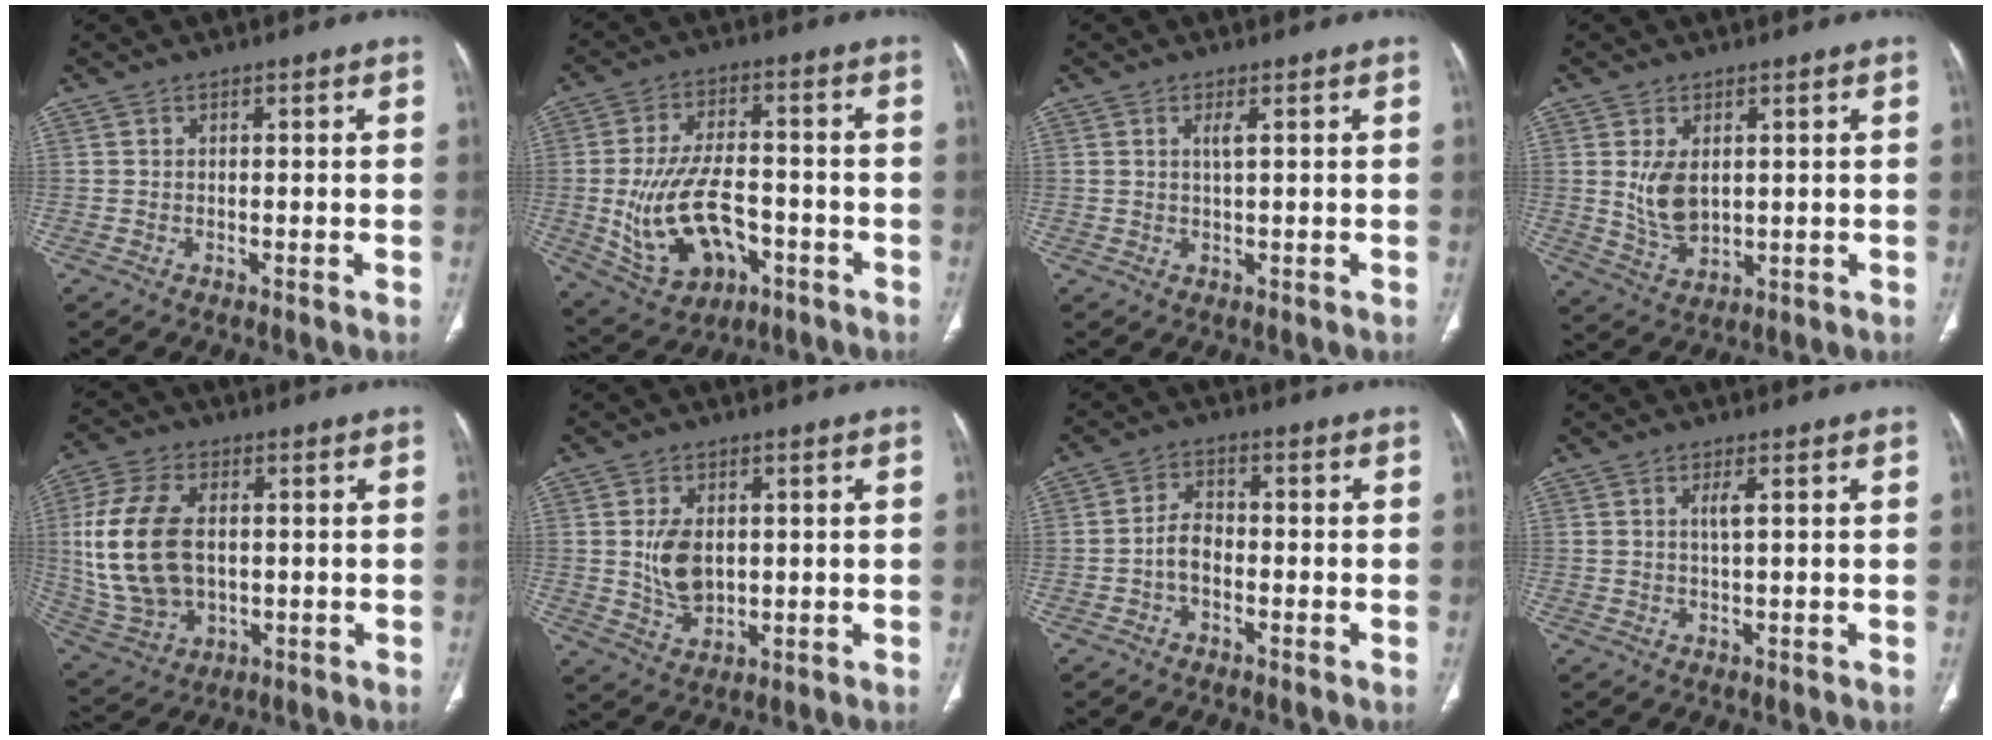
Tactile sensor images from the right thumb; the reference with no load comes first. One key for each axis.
{"total": 15.9, "fx": -4.1, "fy": 9.5, "fz": 12.0, "tx": -0.211, "ty": 0.026, "tz": -0.056}
{"total": 1.7, "fx": 0.6, "fy": 0.2, "fz": 1.5, "tx": -0.036, "ty": -0.004, "tz": 0.013}
{"total": 6.8, "fx": 1.2, "fy": 4.1, "fz": 5.2, "tx": -0.093, "ty": -0.014, "tz": 0.036}
{"total": 18.0, "fx": 1.3, "fy": 11.5, "fz": 13.8, "tx": -0.284, "ty": -0.001, "tz": 0.037}
{"total": 7.3, "fx": 0.8, "fy": 4.8, "fz": 5.5, "tx": -0.089, "ty": -0.010, "tz": 0.026}
{"total": 4.3, "fx": -1.4, "fy": 2.7, "fz": 3.0, "tx": -0.047, "ty": 0.019, "tz": -0.031}
{"total": 2.1, "fx": 0.7, "fy": 0.3, "fz": 2.0, "tx": -0.043, "ty": -0.004, "tz": 0.014}